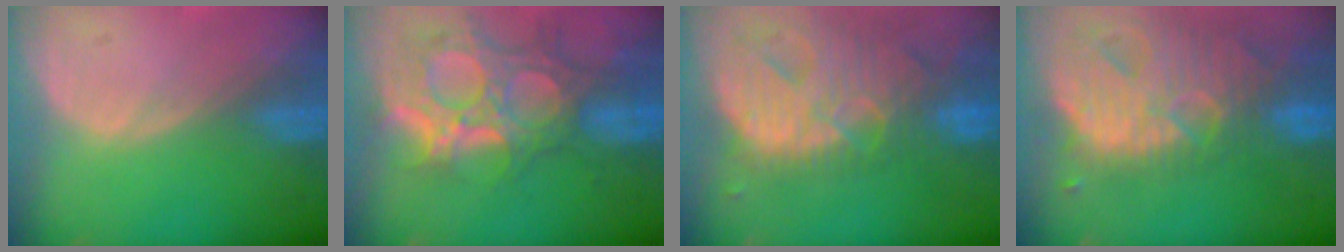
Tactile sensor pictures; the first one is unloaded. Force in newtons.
{"total": 12.8, "press": 11.0, "slide": 6.5}
{"total": 13.8, "press": 11.7, "slide": 7.3}
{"total": 13.9, "press": 11.7, "slide": 7.5}